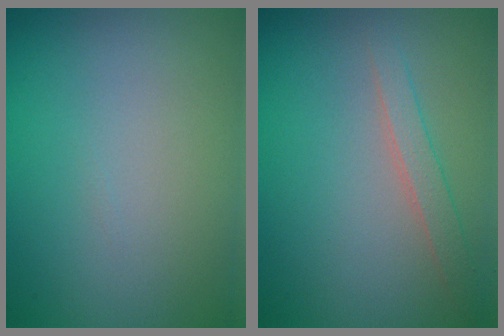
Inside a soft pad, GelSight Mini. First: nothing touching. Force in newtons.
{"total": 2.0, "press": 2.0, "slide": 0.0}